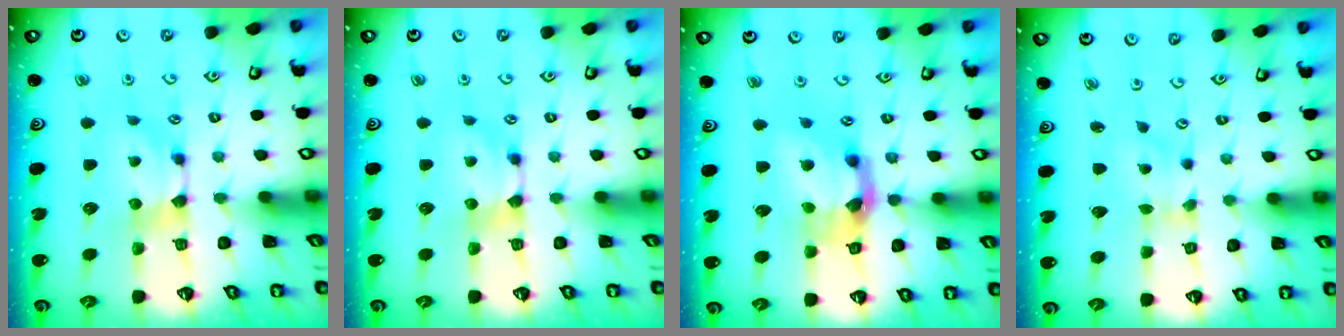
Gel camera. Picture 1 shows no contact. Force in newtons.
{"total": 0.0}
{"total": 5.8, "press": 5.3, "slide": 2.4}
{"total": 1.7, "press": 1.3, "slide": 1.0}